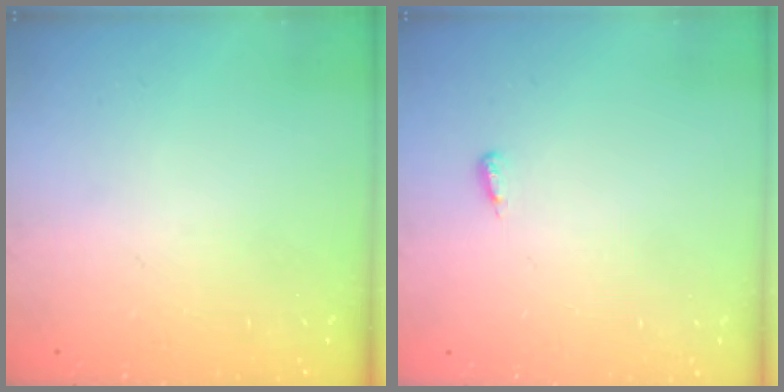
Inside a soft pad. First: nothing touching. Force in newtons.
{"total": 3.6, "press": 2.7, "slide": 2.5}